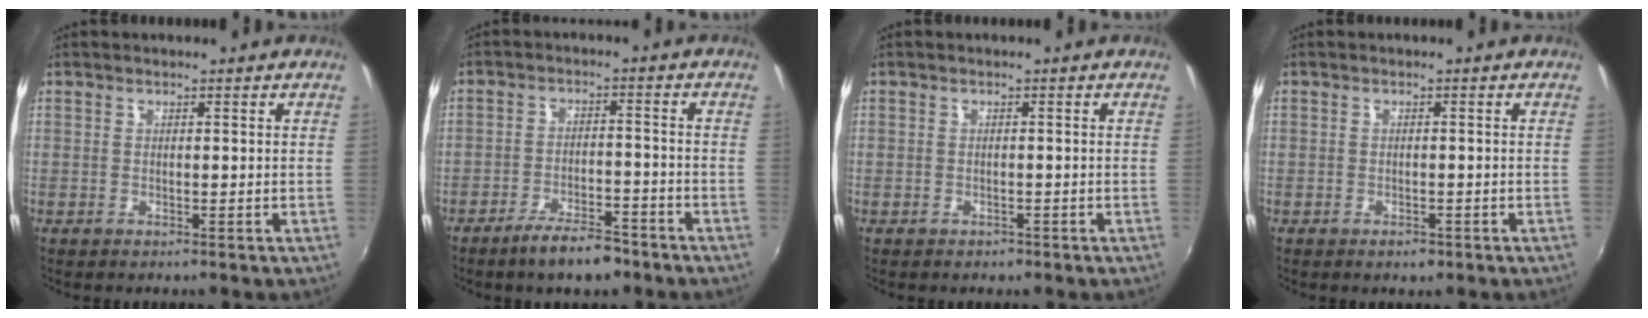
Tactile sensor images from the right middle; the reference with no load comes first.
{"total": 7.5, "force": [-5.9, 2.2, 4.2], "torque": [-0.086, 0.005, -0.091]}
{"total": 1.1, "force": [-0.7, 0.8, 0.1], "torque": [-0.004, 0.002, -0.008]}
{"total": 1.7, "force": [-1.0, 1.1, 0.8], "torque": [-0.013, -0.001, -0.014]}